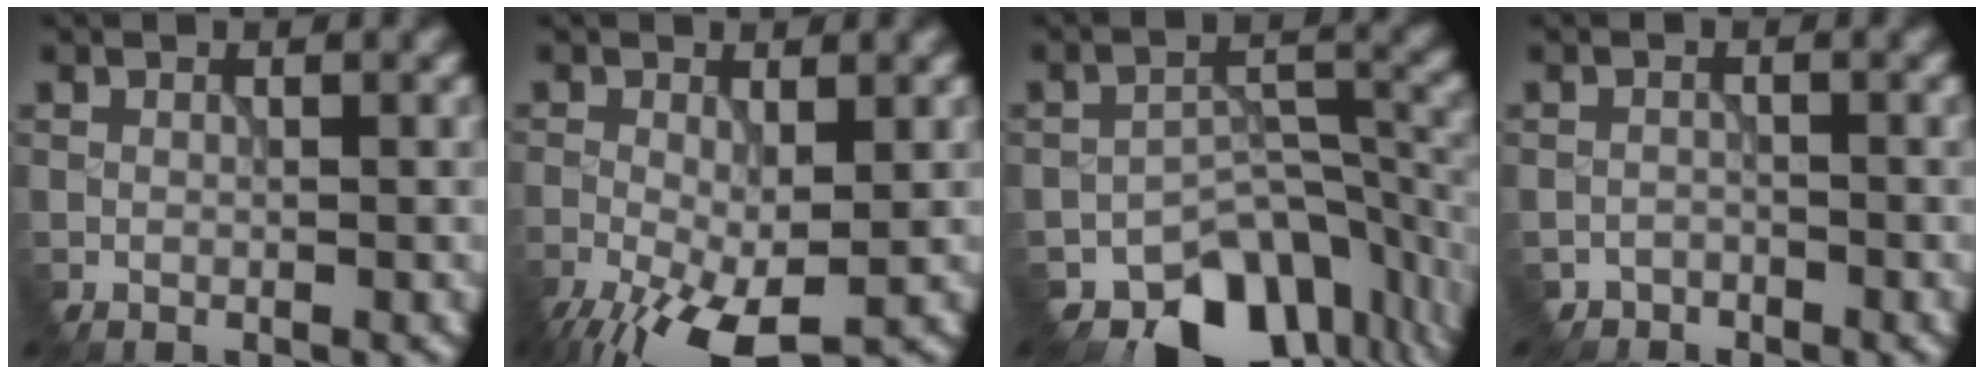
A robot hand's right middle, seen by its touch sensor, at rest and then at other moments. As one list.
[{"total": 8.1, "force": [-4.3, 2.9, 6.3], "torque": [-0.125, -0.027, -0.075]}, {"total": 10.9, "force": [-8.4, 5.5, 4.3], "torque": [-0.044, -0.012, -0.120]}, {"total": 1.8, "force": [-1.3, 0.3, -1.2], "torque": [0.032, 0.000, -0.028]}]